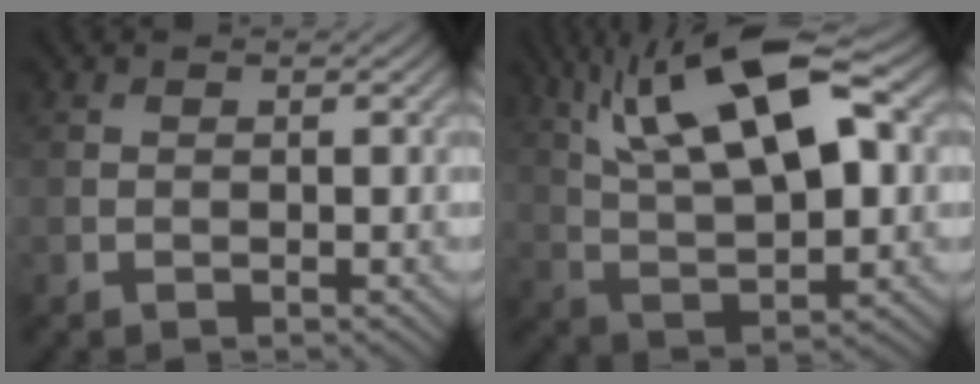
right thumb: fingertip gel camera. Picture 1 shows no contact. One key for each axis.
{"total": 16.2, "fx": 7.1, "fy": 5.7, "fz": 13.4, "tx": -0.267, "ty": 0.017, "tz": 0.121}